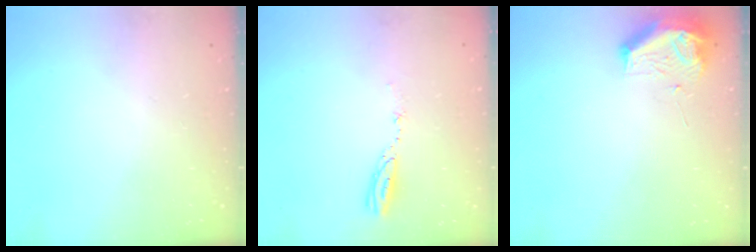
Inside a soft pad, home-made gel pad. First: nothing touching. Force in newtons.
{"total": 3.5, "press": 3.5, "slide": 0.3}
{"total": 8.7, "press": 8.6, "slide": 1.0}